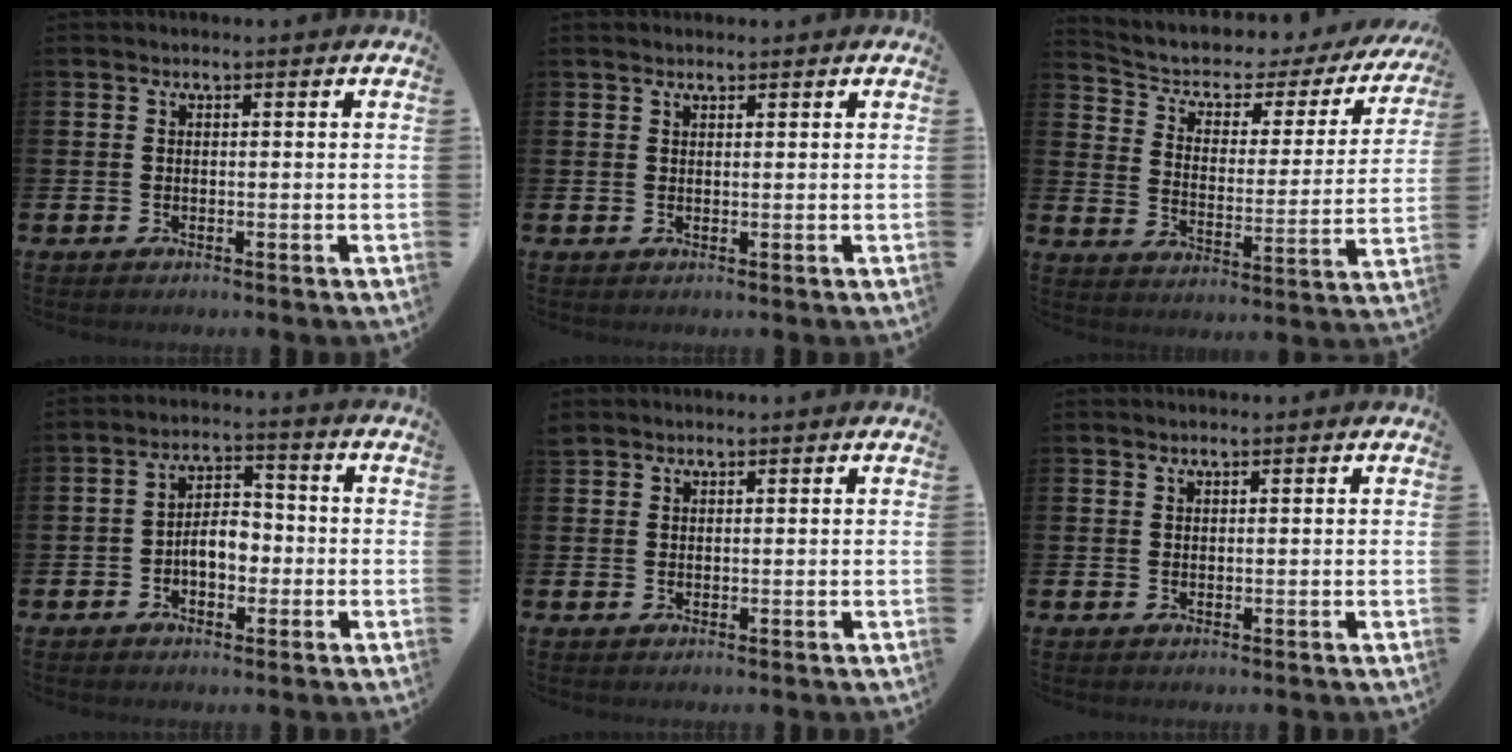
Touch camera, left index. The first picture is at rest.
{"total": 1.1, "force": [1.1, 0.3, 0.1], "torque": [0.005, 0.000, 0.018]}
{"total": 4.4, "force": [3.3, 2.4, 1.6], "torque": [-0.060, -0.027, 0.045]}
{"total": 4.3, "force": [-1.3, 2.6, 3.1], "torque": [-0.052, 0.009, -0.029]}
{"total": 1.5, "force": [1.3, 0.5, 0.0], "torque": [0.005, 0.000, 0.024]}
{"total": 0.9, "force": [0.8, 0.2, 0.0], "torque": [0.000, 0.001, 0.016]}